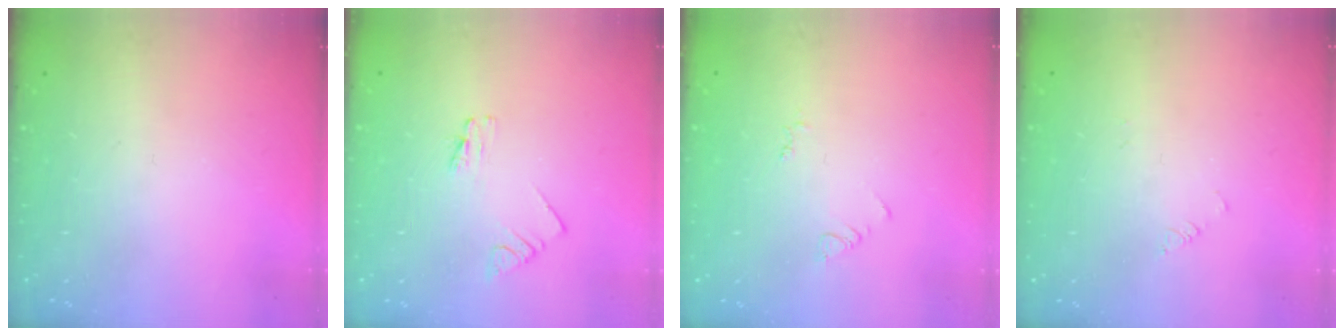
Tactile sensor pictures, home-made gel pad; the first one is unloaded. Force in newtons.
{"total": 1.1, "press": 1.1, "slide": 0.0}
{"total": 2.9, "press": 2.9, "slide": 0.4}
{"total": 1.4, "press": 1.3, "slide": 0.3}